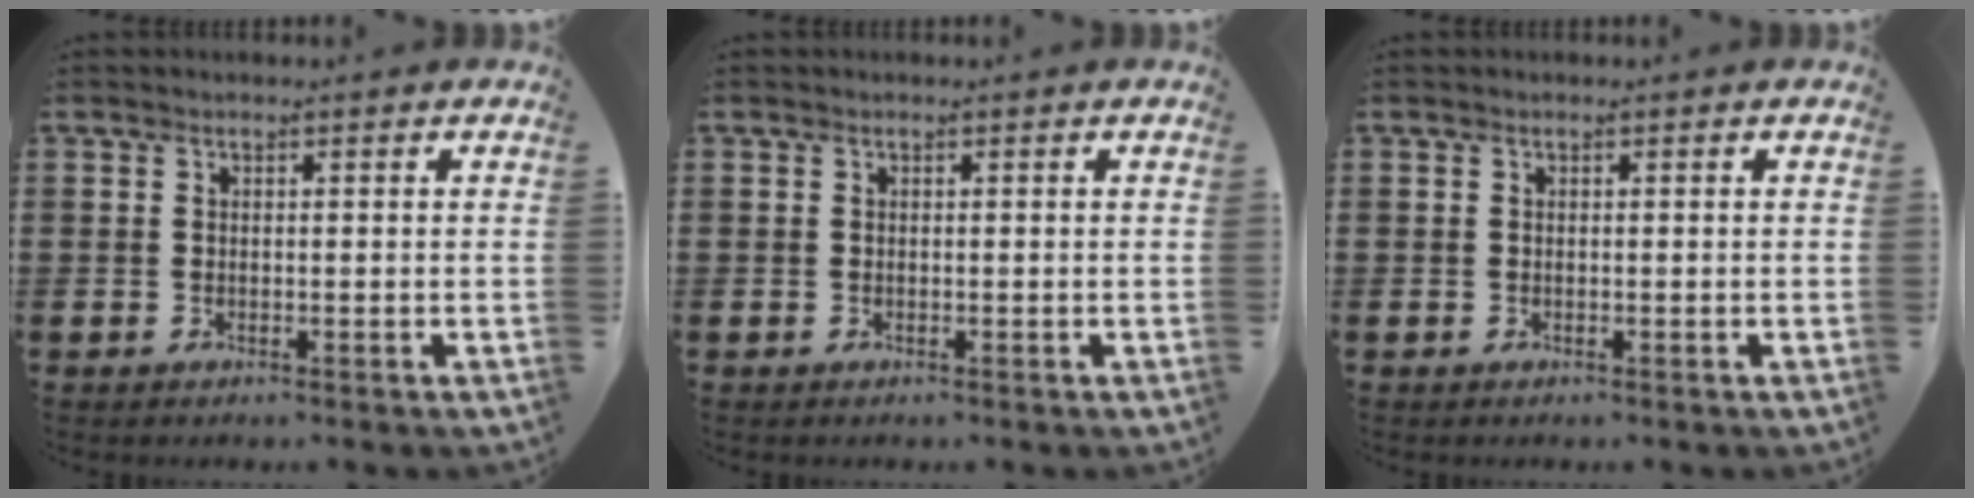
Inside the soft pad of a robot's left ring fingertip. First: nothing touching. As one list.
[{"total": 0.0}, {"total": 0.0}]